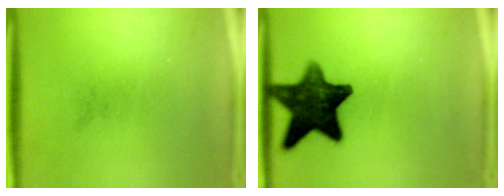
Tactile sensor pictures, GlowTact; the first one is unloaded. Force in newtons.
{"total": 13.0}